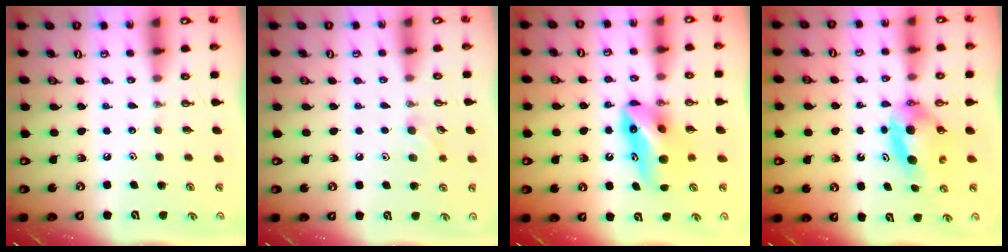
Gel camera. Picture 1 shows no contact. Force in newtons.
{"total": 5.7, "press": 5.5, "slide": 1.3}
{"total": 10.8, "press": 8.9, "slide": 6.2}
{"total": 6.6, "press": 6.2, "slide": 2.4}